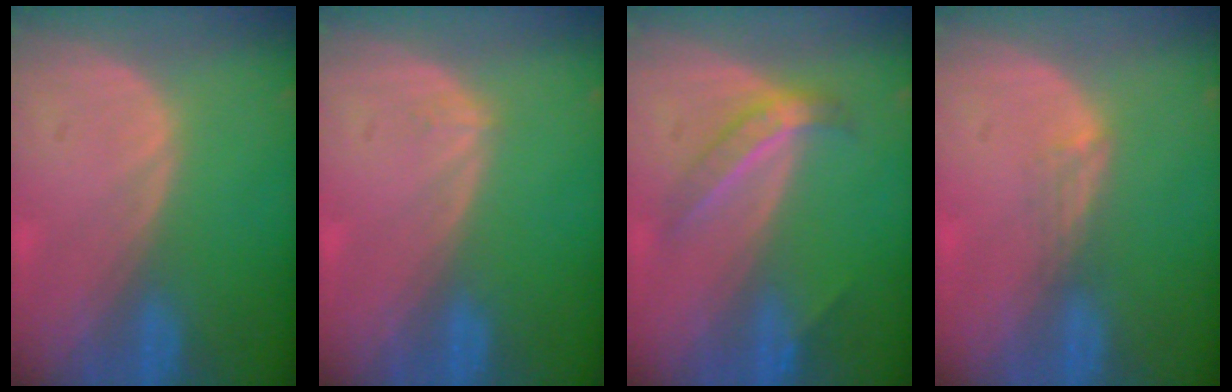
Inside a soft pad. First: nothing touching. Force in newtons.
{"total": 0.5, "press": 0.5, "slide": 0.2}
{"total": 4.4, "press": 4.3, "slide": 0.8}
{"total": 1.8, "press": 1.3, "slide": 1.2}